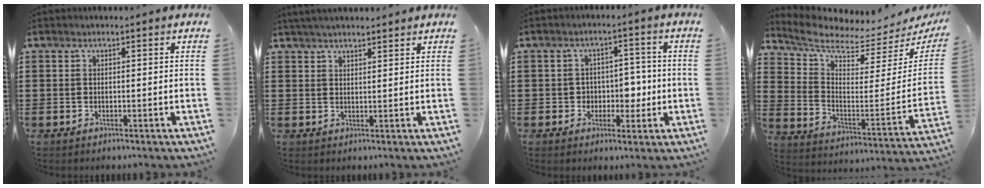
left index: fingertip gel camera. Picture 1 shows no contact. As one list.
[{"total": 2.4, "force": [2.3, 0.0, 0.7], "torque": [-0.017, 0.002, 0.044]}, {"total": 4.5, "force": [-0.6, 3.9, 2.3], "torque": [-0.041, 0.002, -0.018]}, {"total": 5.3, "force": [4.7, 0.8, 2.4], "torque": [-0.073, -0.052, 0.077]}]